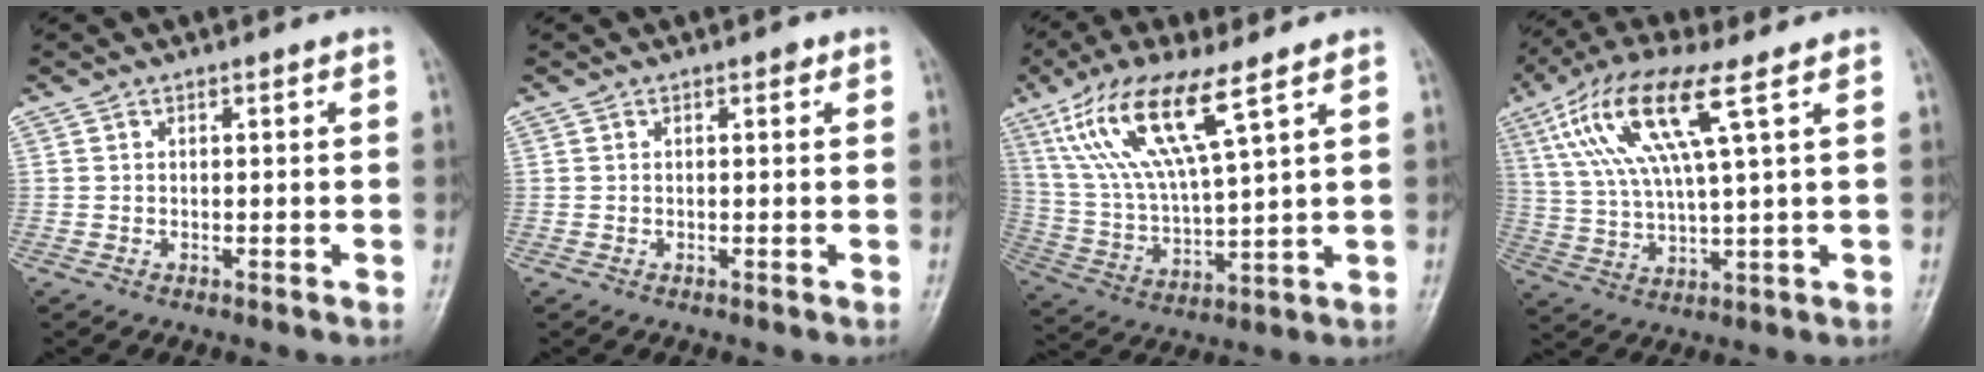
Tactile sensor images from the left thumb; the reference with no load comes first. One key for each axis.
{"total": 0.7, "fx": 0.3, "fy": 0.4, "fz": 0.5, "tx": 0.001, "ty": 0.001, "tz": 0.001}
{"total": 15.8, "fx": 8.4, "fy": 3.8, "fz": 12.9, "tx": -0.266, "ty": -0.025, "tz": 0.171}
{"total": 14.7, "fx": 6.0, "fy": 3.1, "fz": 13.1, "tx": -0.286, "ty": 0.000, "tz": 0.117}